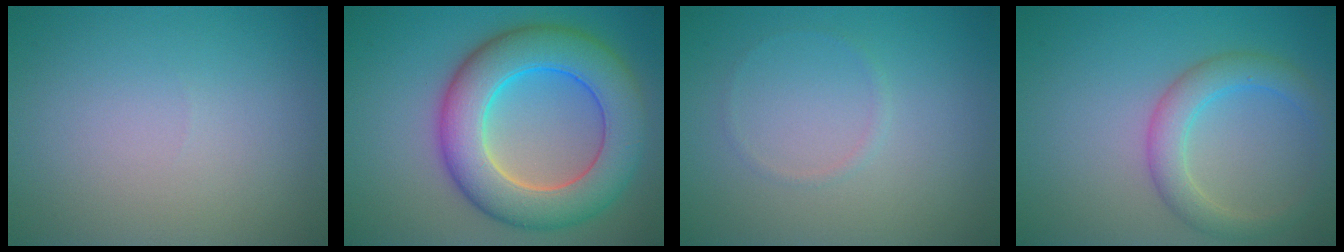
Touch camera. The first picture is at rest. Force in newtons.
{"total": 10.0, "press": 9.9, "slide": 0.2}
{"total": 0.6, "press": 0.6, "slide": 0.0}
{"total": 3.5, "press": 3.5, "slide": 0.1}